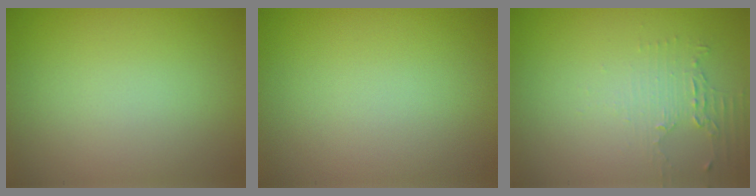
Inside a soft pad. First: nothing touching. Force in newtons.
{"total": 0.0}
{"total": 2.2, "press": 1.6, "slide": 1.5}